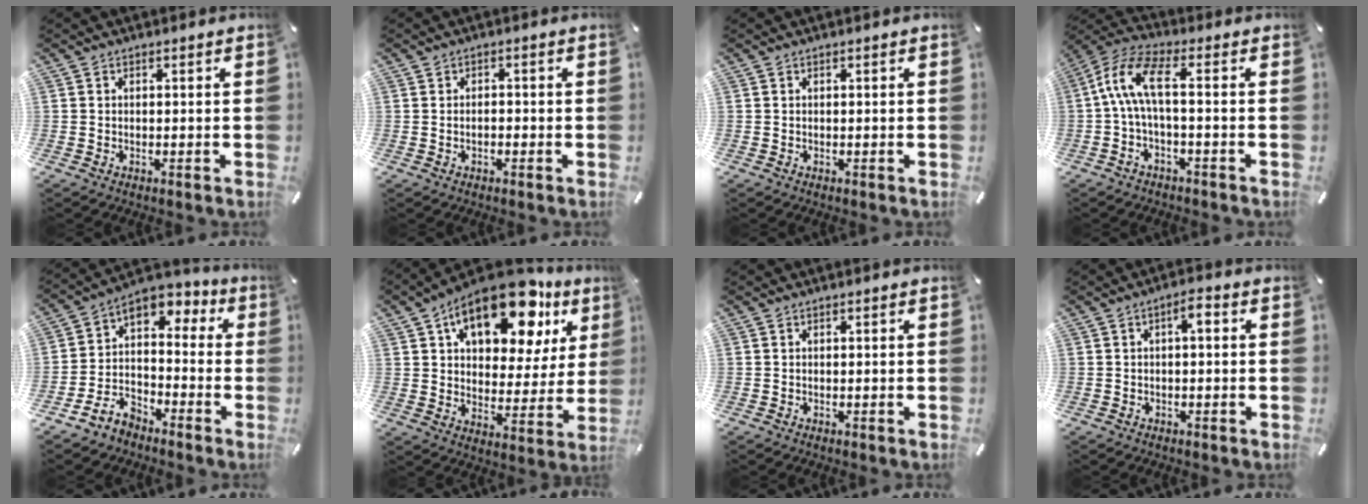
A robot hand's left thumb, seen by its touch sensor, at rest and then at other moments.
{"total": 1.2, "force": [-0.4, 0.7, 0.9], "torque": [-0.019, 0.001, -0.009]}
{"total": 0.0}
{"total": 10.2, "force": [0.1, 3.1, 9.7], "torque": [-0.206, -0.004, -0.003]}
{"total": 8.2, "force": [-4.1, 6.8, 2.3], "torque": [-0.056, 0.018, -0.073]}
{"total": 20.2, "force": [12.6, 10.2, 12.0], "torque": [-0.166, -0.078, 0.209]}
{"total": 0.0}
{"total": 2.9, "force": [-0.1, 0.9, 2.8], "torque": [-0.055, 0.011, -0.006]}